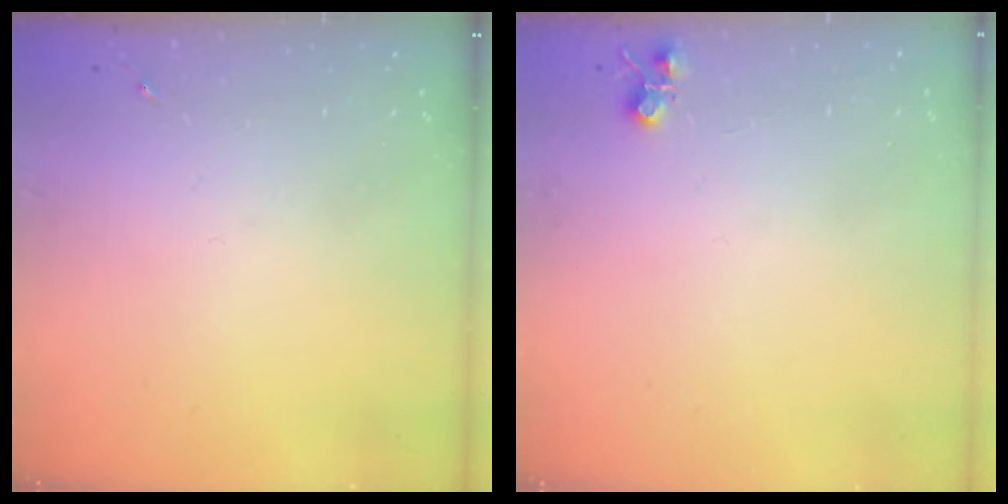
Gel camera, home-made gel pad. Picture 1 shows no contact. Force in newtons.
{"total": 4.8, "press": 4.8, "slide": 0.7}